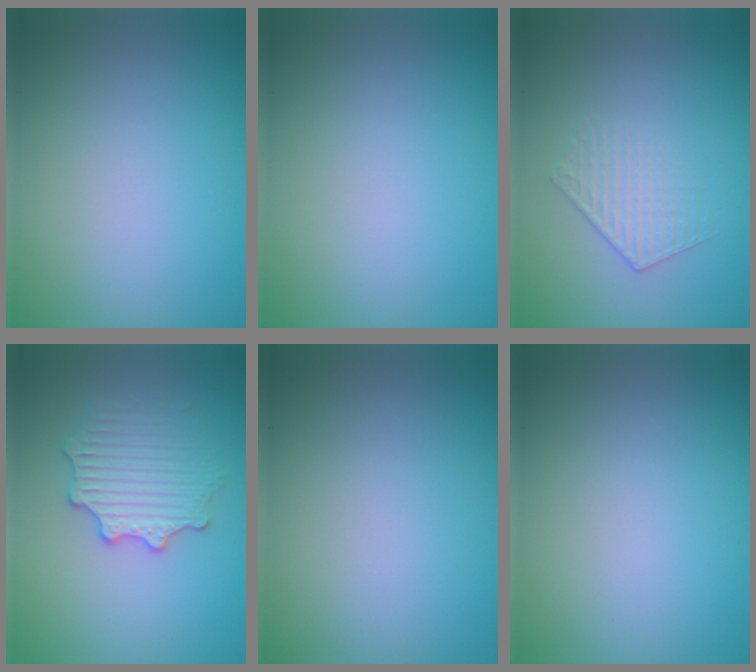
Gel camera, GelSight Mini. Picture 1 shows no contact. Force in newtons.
{"total": 0.0}
{"total": 1.5, "press": 0.9, "slide": 1.2}
{"total": 2.9, "press": 2.8, "slide": 0.9}
{"total": 0.0}
{"total": 0.0}